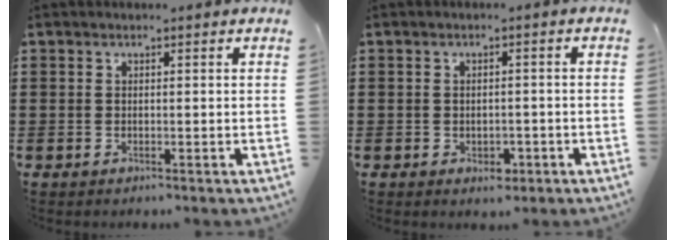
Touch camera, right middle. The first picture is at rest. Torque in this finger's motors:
{"motor_torque": [0.59, -0.19, 0.00, 0.00]}